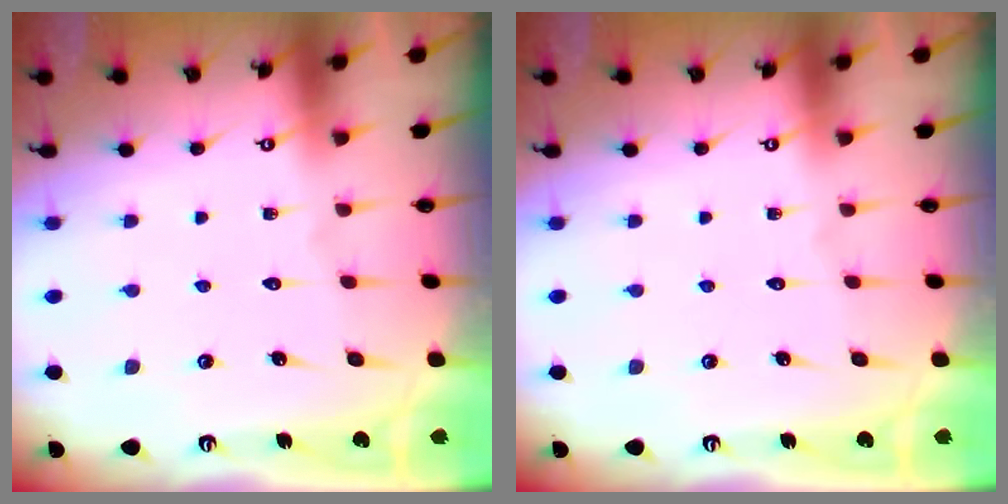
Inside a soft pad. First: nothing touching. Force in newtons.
{"total": 0.0}